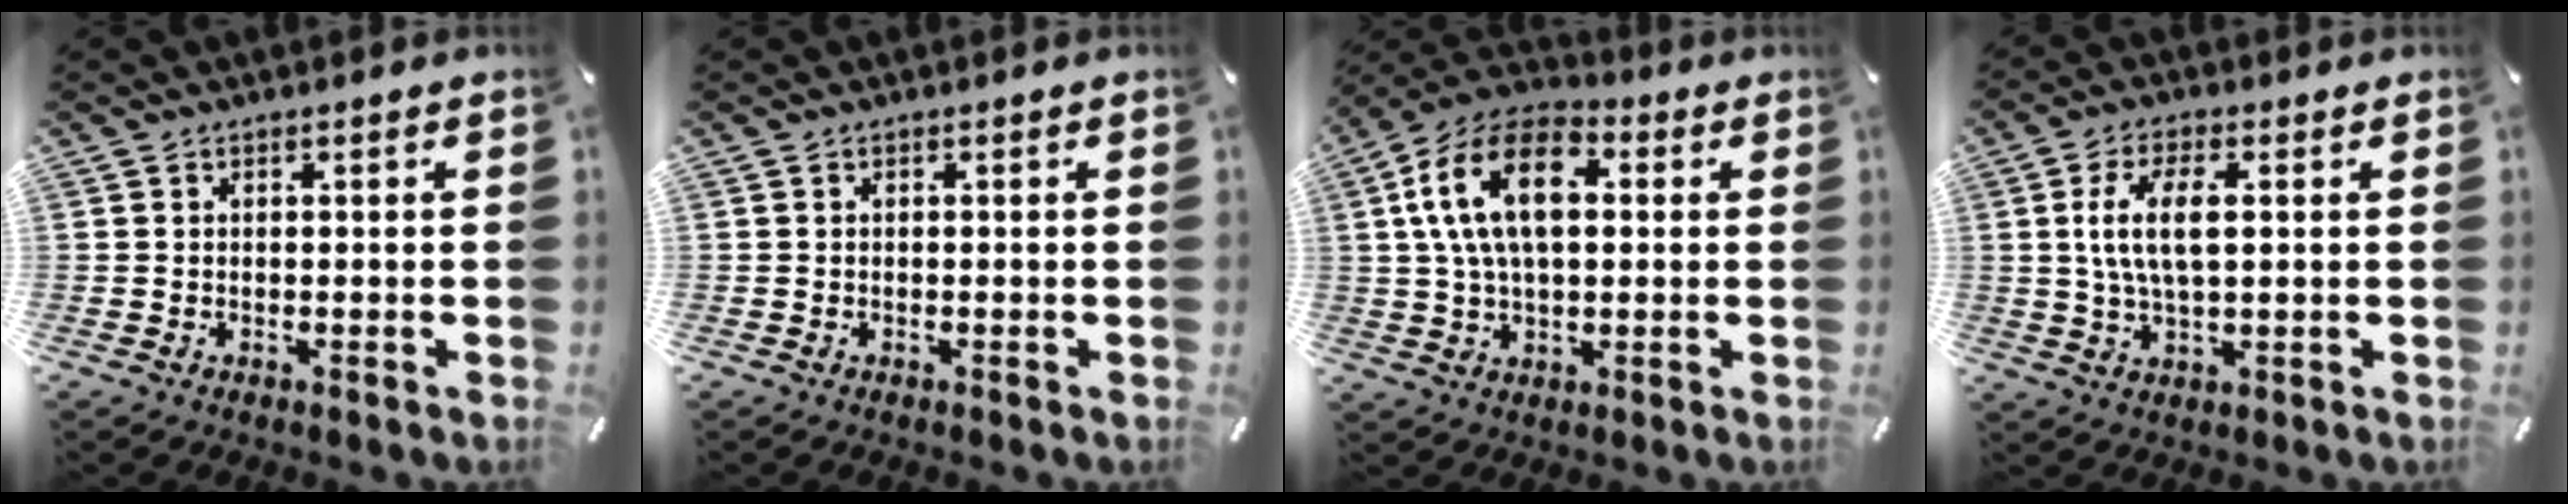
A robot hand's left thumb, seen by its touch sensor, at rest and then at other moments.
{"total": 0.0}
{"total": 15.7, "force": [3.2, 9.4, 12.1], "torque": [-0.260, 0.011, 0.055]}
{"total": 9.3, "force": [1.6, 3.9, 8.3], "torque": [-0.173, 0.001, 0.020]}